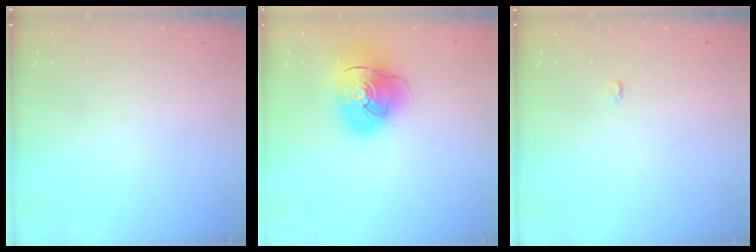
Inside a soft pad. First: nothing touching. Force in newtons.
{"total": 18.6, "press": 18.3, "slide": 3.1}
{"total": 2.2, "press": 2.2, "slide": 0.2}